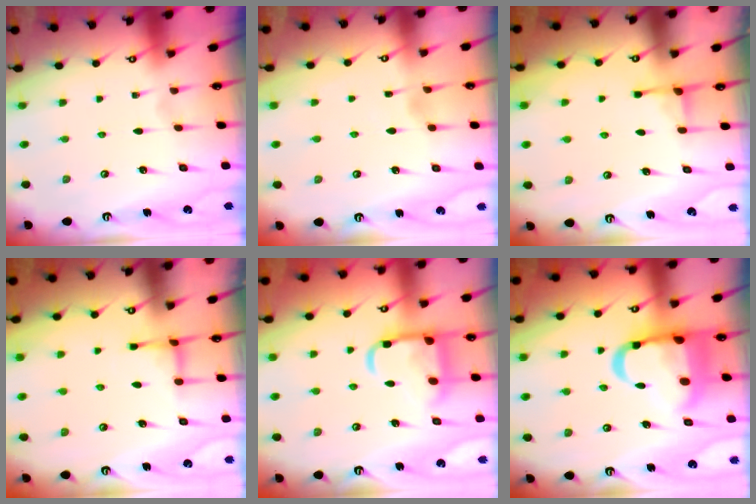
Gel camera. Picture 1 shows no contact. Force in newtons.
{"total": 2.9, "press": 2.9, "slide": 0.4}
{"total": 2.9, "press": 2.8, "slide": 0.5}
{"total": 3.7, "press": 3.6, "slide": 0.6}
{"total": 14.0, "press": 14.0, "slide": 1.0}
{"total": 17.2, "press": 17.1, "slide": 1.9}